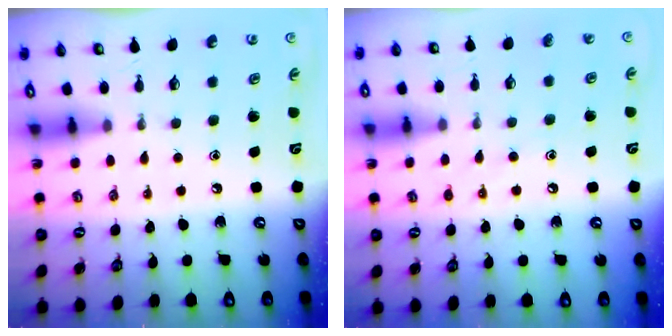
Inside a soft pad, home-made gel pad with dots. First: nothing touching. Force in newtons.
{"total": 7.5, "press": 7.5, "slide": 0.8}